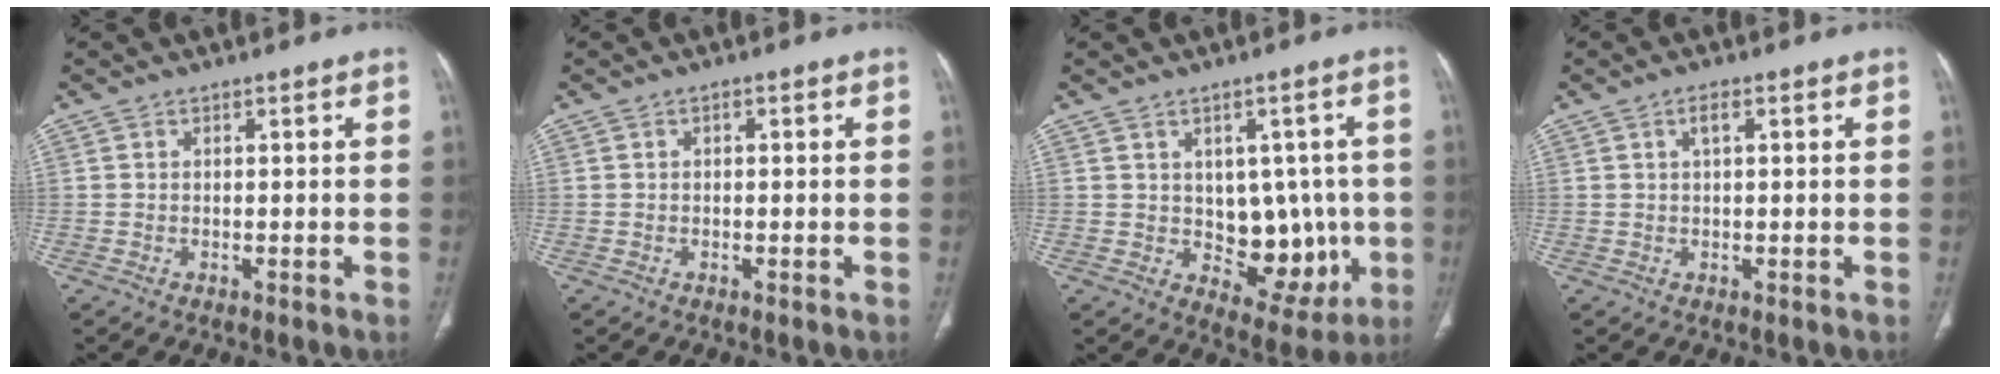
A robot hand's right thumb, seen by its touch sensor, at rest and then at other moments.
{"total": 0.7, "force": [0.2, 0.5, 0.5], "torque": [-0.006, 0.002, 0.001]}
{"total": 11.4, "force": [-0.7, 7.7, 8.4], "torque": [-0.058, -0.002, 0.009]}
{"total": 2.0, "force": [0.7, 0.8, 1.7], "torque": [-0.032, 0.003, 0.013]}